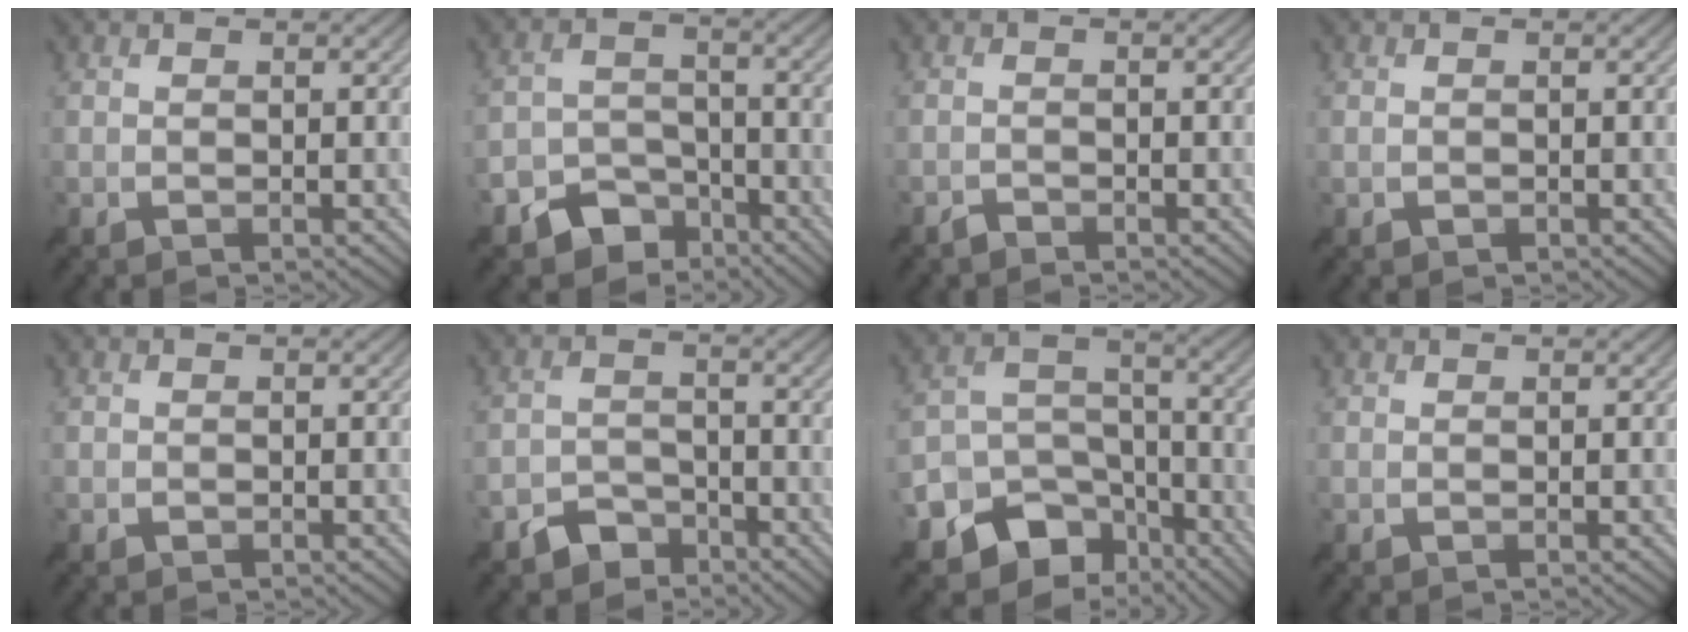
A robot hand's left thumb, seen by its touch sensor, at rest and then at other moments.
{"total": 7.2, "force": [-5.0, 4.6, 2.3], "torque": [-0.041, -0.006, -0.097]}
{"total": 1.0, "force": [-1.0, 0.3, 0.2], "torque": [-0.003, 0.001, -0.022]}
{"total": 0.7, "force": [-0.3, 0.6, 0.3], "torque": [-0.007, -0.001, -0.006]}
{"total": 0.6, "force": [-0.3, 0.5, 0.0], "torque": [0.003, -0.003, -0.005]}
{"total": 4.3, "force": [-3.3, 2.4, 1.2], "torque": [-0.018, 0.002, -0.067]}
{"total": 14.7, "force": [-9.7, 10.3, 4.2], "torque": [-0.126, -0.032, -0.136]}
{"total": 0.0}